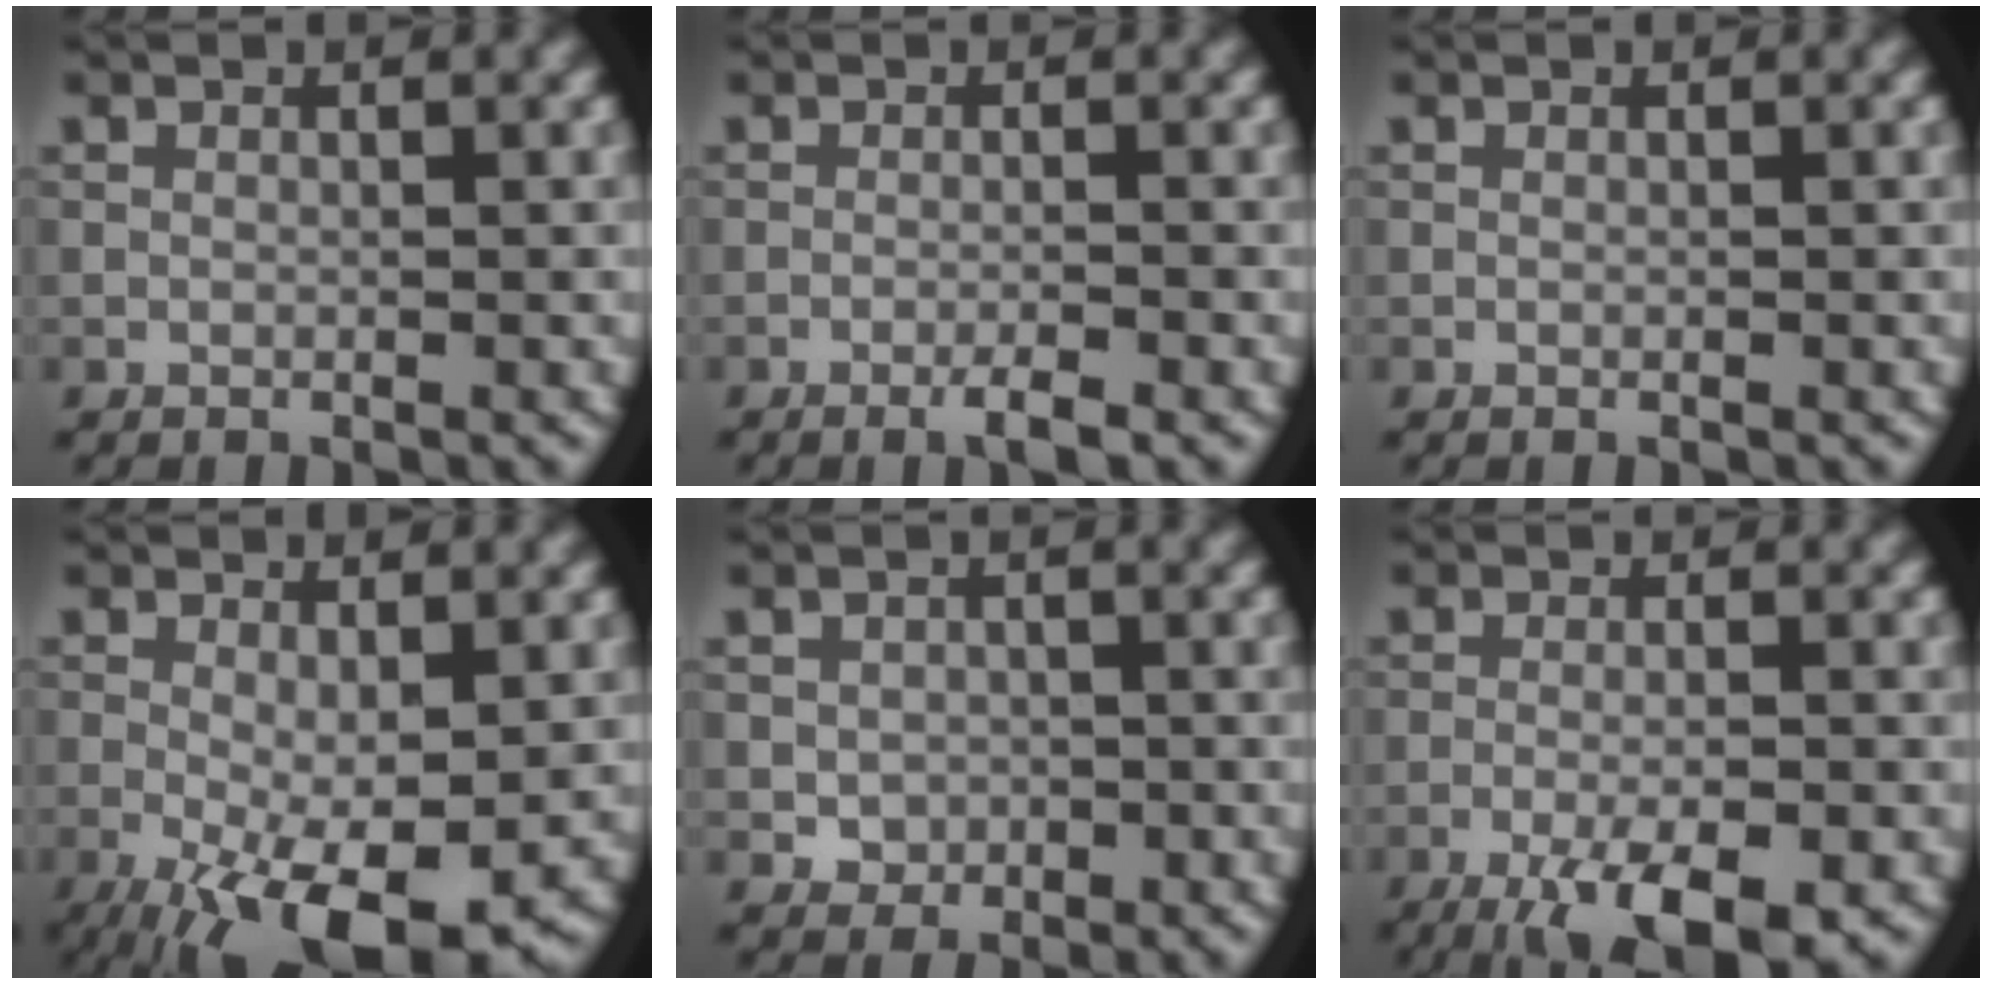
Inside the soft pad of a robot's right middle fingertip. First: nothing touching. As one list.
[{"total": 1.8, "force": [-1.1, 0.2, 1.4], "torque": [-0.022, 0.001, -0.022]}, {"total": 0.0}, {"total": 9.1, "force": [-3.4, 3.2, 7.8], "torque": [-0.146, -0.023, -0.042]}, {"total": 2.1, "force": [-0.4, 1.8, 1.0], "torque": [-0.015, -0.005, -0.010]}, {"total": 7.2, "force": [-4.3, 1.9, 5.4], "torque": [-0.090, -0.017, -0.070]}]